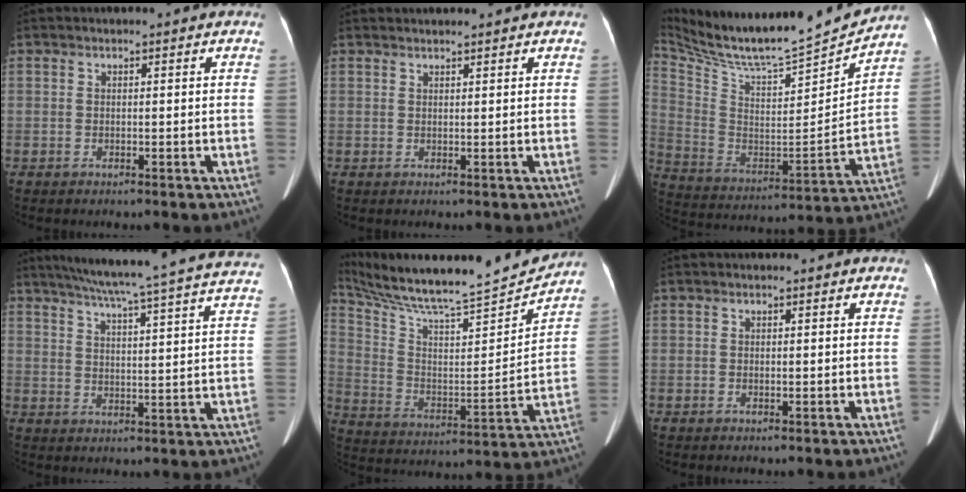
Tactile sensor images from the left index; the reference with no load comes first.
{"total": 1.5, "force": [1.5, -0.1, 0.5], "torque": [-0.005, 0.021, 0.023]}
{"total": 21.3, "force": [19.9, 0.7, 7.6], "torque": [-0.157, -0.046, 0.323]}
{"total": 26.5, "force": [23.5, -0.3, 12.1], "torque": [-0.197, -0.030, 0.292]}
{"total": 21.1, "force": [19.6, 0.6, 7.7], "torque": [-0.151, -0.037, 0.307]}
{"total": 1.0, "force": [-1.0, 0.0, 0.3], "torque": [-0.006, -0.001, -0.013]}